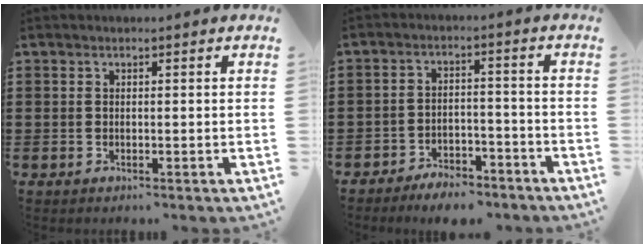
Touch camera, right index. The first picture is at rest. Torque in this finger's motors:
{"motor_torque": [0.40, 0.74, -0.03, -0.06]}